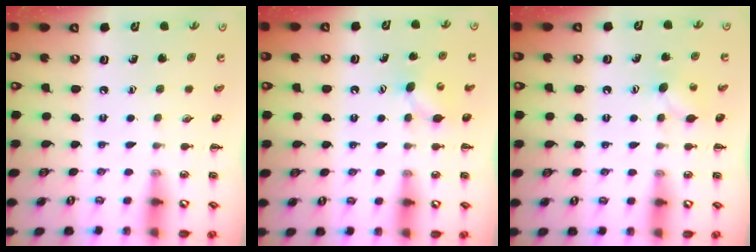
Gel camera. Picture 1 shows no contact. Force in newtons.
{"total": 4.8, "press": 4.7, "slide": 1.3}
{"total": 6.3, "press": 6.2, "slide": 1.4}